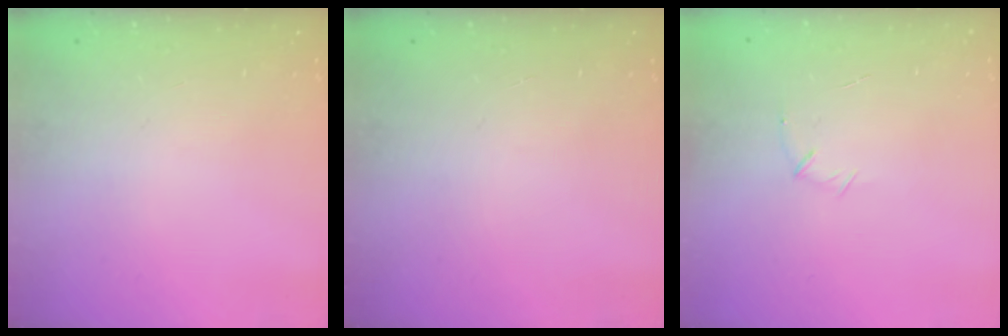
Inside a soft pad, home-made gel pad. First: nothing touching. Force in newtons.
{"total": 0.0}
{"total": 5.2, "press": 5.0, "slide": 1.1}